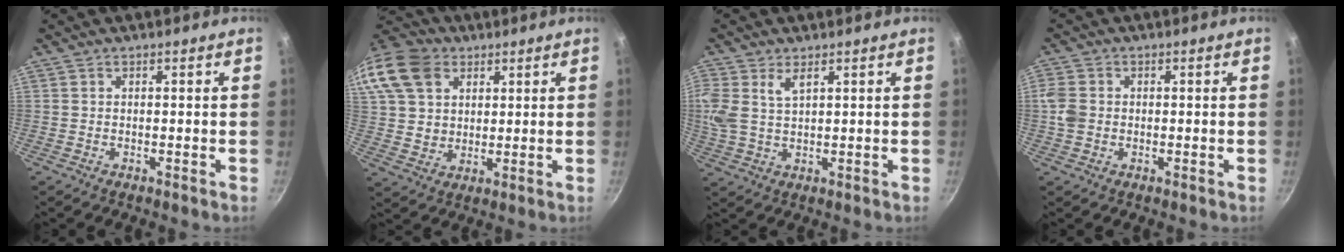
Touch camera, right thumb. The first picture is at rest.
{"total": 19.6, "force": [8.2, 14.8, 9.8], "torque": [-0.212, 0.017, 0.152]}
{"total": 8.6, "force": [3.7, 4.7, 6.1], "torque": [-0.136, -0.001, 0.075]}
{"total": 4.0, "force": [-0.2, 3.3, 2.2], "torque": [-0.042, 0.006, -0.008]}